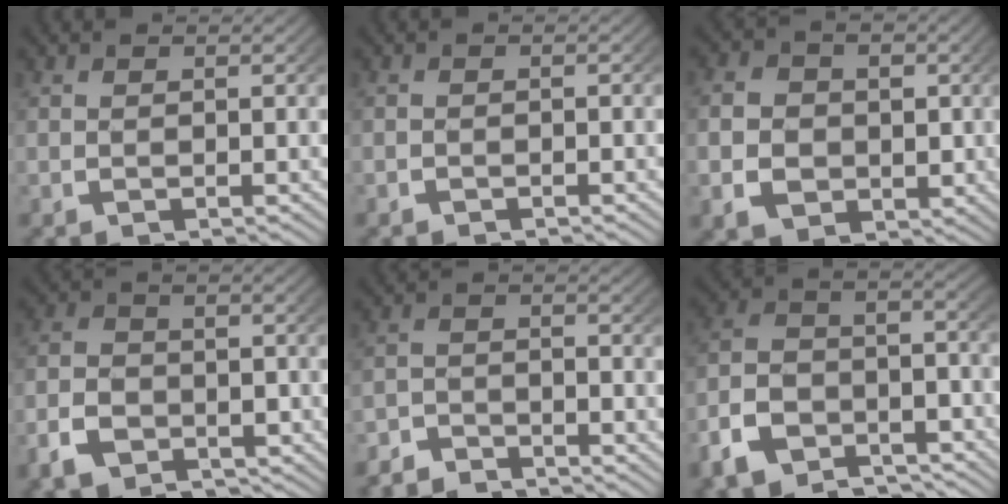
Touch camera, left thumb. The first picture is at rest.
{"total": 0.7, "force": [-0.7, 0.3, 0.1], "torque": [-0.003, -0.005, -0.012]}
{"total": 7.9, "force": [-0.9, 6.6, 4.3], "torque": [-0.082, -0.030, -0.002]}
{"total": 4.8, "force": [-3.1, 2.9, 2.2], "torque": [-0.045, -0.013, -0.051]}
{"total": 3.6, "force": [-3.4, 0.9, 0.2], "torque": [0.002, -0.013, -0.065]}
{"total": 10.8, "force": [-5.4, 7.2, 5.8], "torque": [-0.123, -0.033, -0.083]}